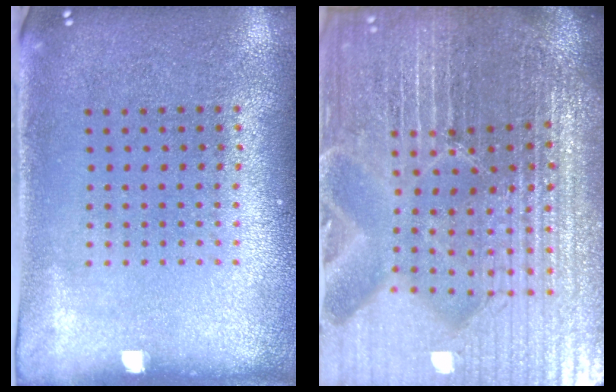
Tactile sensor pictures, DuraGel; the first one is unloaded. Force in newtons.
{"total": 7.2, "press": 6.3, "slide": 3.5}